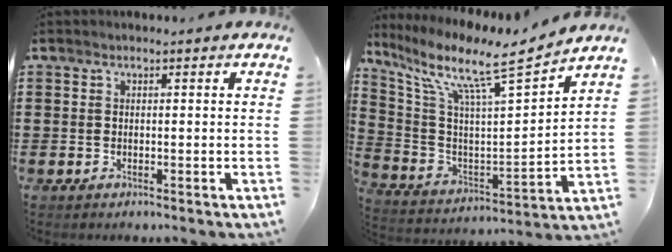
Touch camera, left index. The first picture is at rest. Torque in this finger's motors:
{"motor_torque": [2.14, 0.00, 0.30, 0.21]}